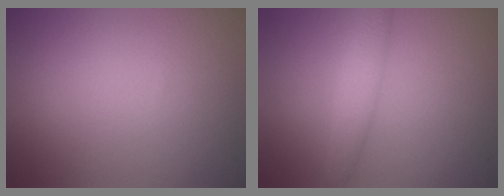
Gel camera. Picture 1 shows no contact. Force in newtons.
{"total": 2.7, "press": 2.7, "slide": 0.1}